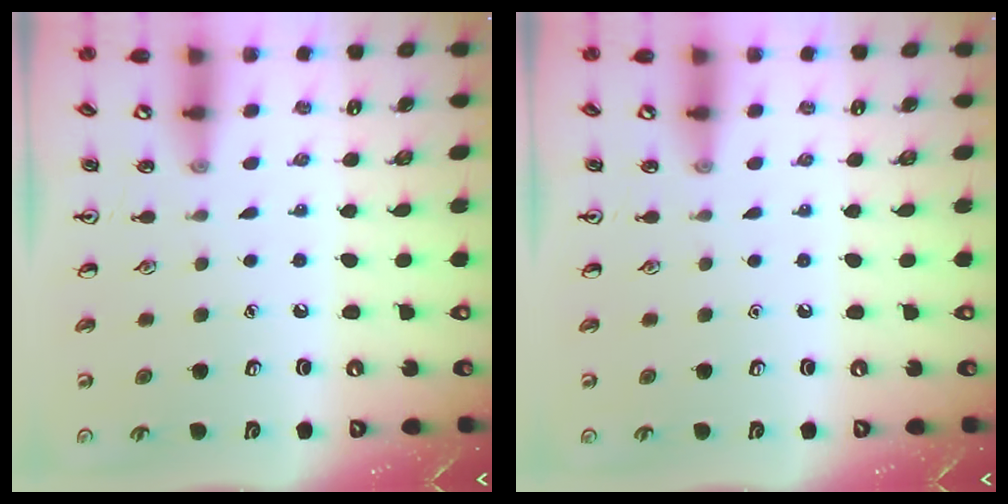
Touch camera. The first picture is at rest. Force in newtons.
{"total": 0.0}